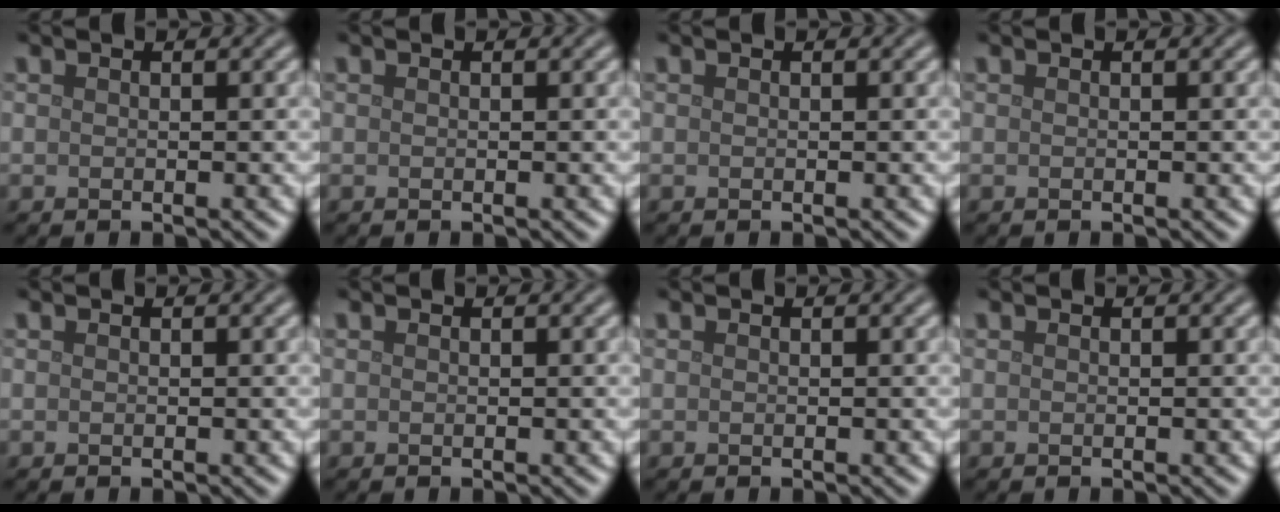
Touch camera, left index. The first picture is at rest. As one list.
[{"total": 0.0}, {"total": 0.0}, {"total": 0.0}, {"total": 0.0}, {"total": 0.0}, {"total": 0.0}, {"total": 0.0}]